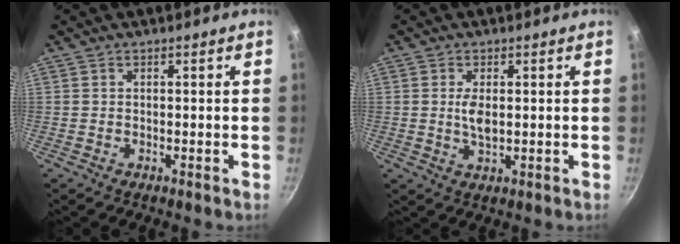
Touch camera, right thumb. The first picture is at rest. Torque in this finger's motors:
{"motor_torque": [0.32, 0.21, 0.77, 0.32, 0.23]}